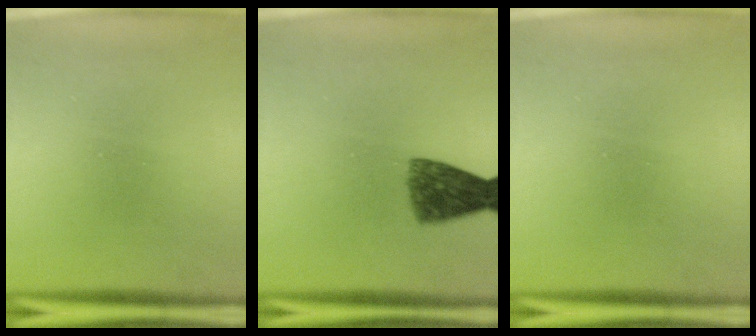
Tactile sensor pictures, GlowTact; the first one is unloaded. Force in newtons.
{"total": 6.9}
{"total": 0.0}